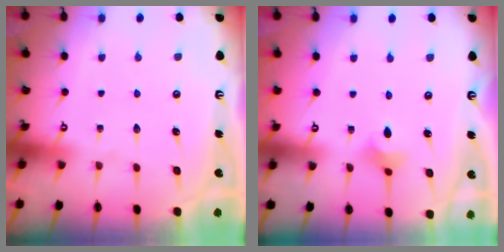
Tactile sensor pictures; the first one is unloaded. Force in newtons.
{"total": 4.6, "press": 4.5, "slide": 0.8}